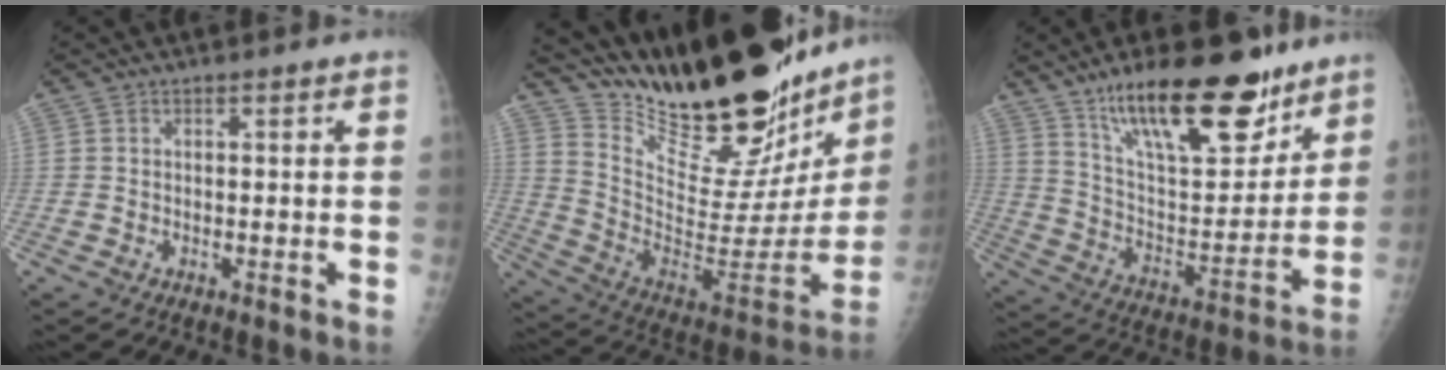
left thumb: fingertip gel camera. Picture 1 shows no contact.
{"total": 35.6, "force": [28.5, 10.4, 18.6], "torque": [-0.278, -0.140, 0.422]}
{"total": 24.6, "force": [16.7, 8.7, 15.8], "torque": [-0.208, -0.074, 0.281]}